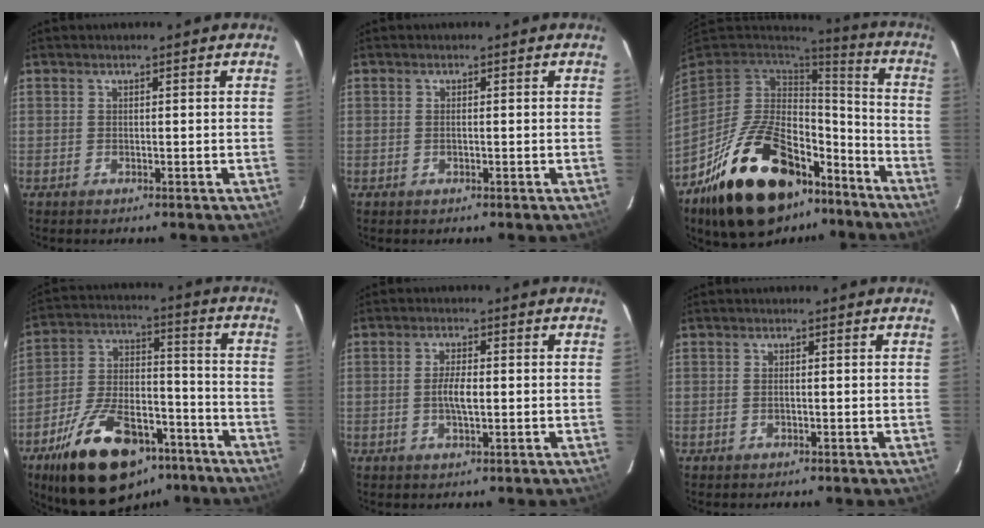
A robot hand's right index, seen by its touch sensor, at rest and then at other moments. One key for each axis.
{"total": 0.7, "fx": 0.0, "fy": 0.2, "fz": 0.6, "tx": -0.013, "ty": 0.001, "tz": -0.002}
{"total": 28.4, "fx": -17.1, "fy": 14.7, "fz": 17.3, "tx": -0.329, "ty": 0.011, "tz": -0.248}
{"total": 23.5, "fx": -14.9, "fy": 11.1, "fz": 14.4, "tx": -0.266, "ty": 0.002, "tz": -0.230}
{"total": 3.7, "fx": -0.4, "fy": 1.1, "fz": 3.6, "tx": -0.067, "ty": 0.001, "tz": -0.005}
{"total": 0.9, "fx": -0.1, "fy": 0.4, "fz": 0.8, "tx": -0.017, "ty": 0.001, "tz": -0.003}